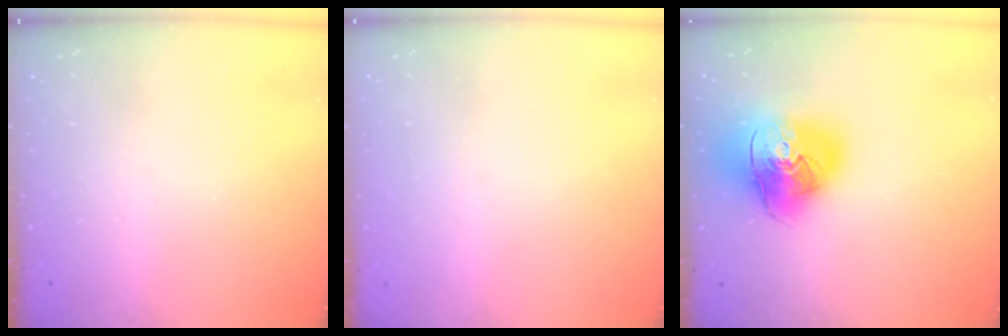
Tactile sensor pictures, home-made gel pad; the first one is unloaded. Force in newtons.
{"total": 0.9, "press": 0.9, "slide": 0.1}
{"total": 17.9, "press": 17.8, "slide": 2.3}